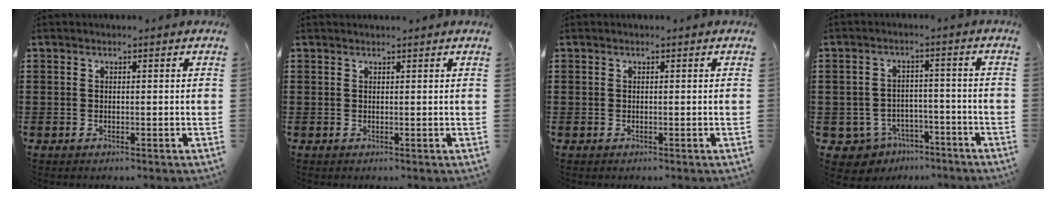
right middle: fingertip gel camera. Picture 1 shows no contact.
{"total": 0.7, "force": [0.6, -0.1, 0.1], "torque": [-0.001, -0.002, 0.012]}
{"total": 0.0}
{"total": 4.3, "force": [-3.7, 2.0, 0.6], "torque": [-0.035, 0.003, -0.080]}